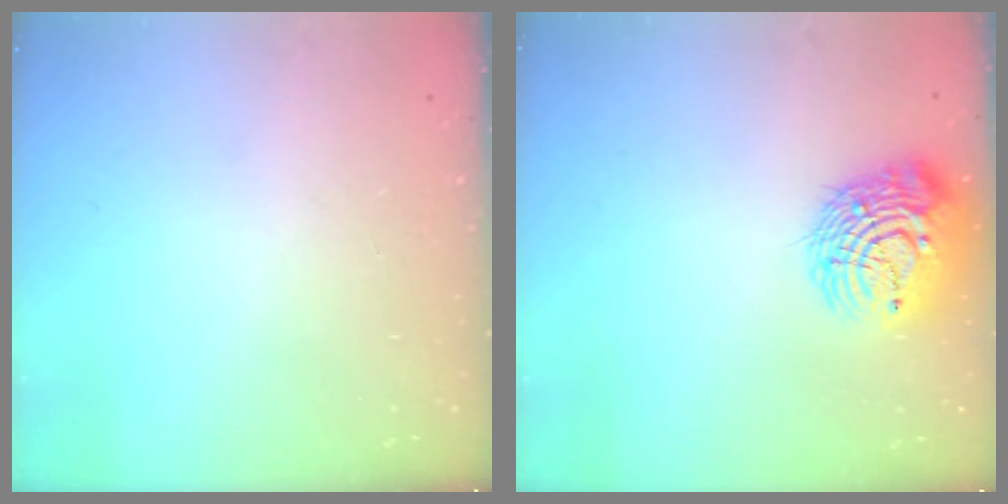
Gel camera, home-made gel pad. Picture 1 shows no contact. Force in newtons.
{"total": 13.3, "press": 13.2, "slide": 2.0}